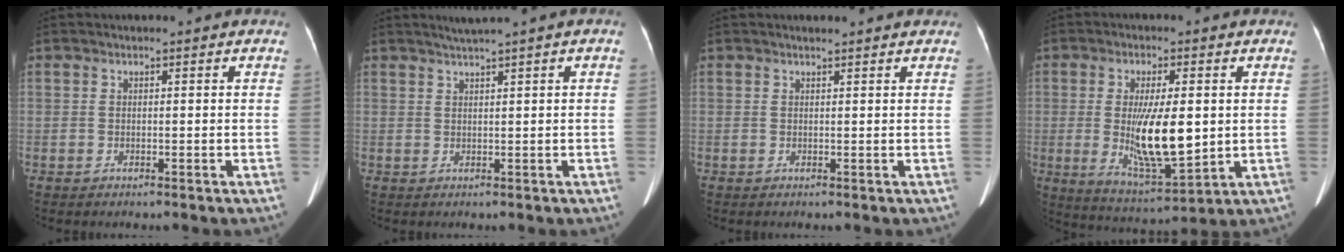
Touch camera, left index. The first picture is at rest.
{"total": 2.6, "force": [1.8, -0.5, 1.8], "torque": [-0.037, 0.009, 0.038]}
{"total": 2.7, "force": [2.4, 0.4, 1.1], "torque": [-0.020, 0.013, 0.027]}
{"total": 11.6, "force": [-0.1, 3.0, 11.2], "torque": [-0.207, -0.021, 0.006]}